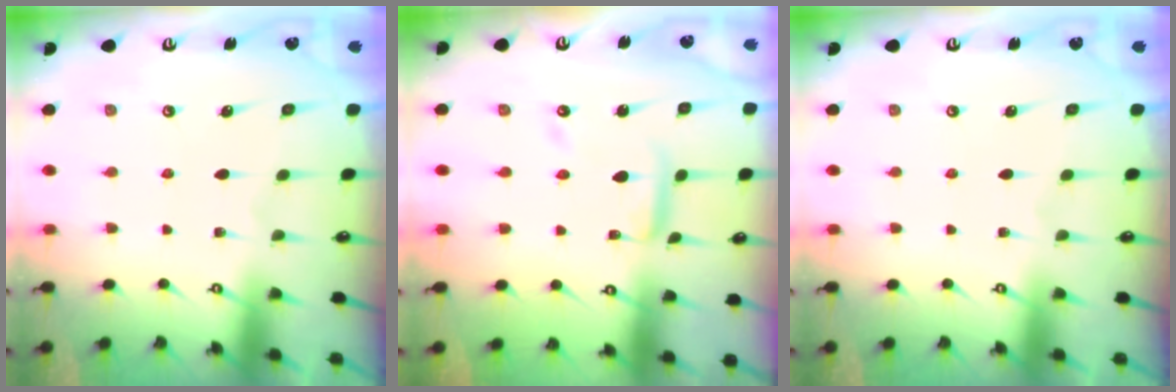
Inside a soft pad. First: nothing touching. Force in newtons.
{"total": 7.7, "press": 7.7, "slide": 0.3}
{"total": 0.0}